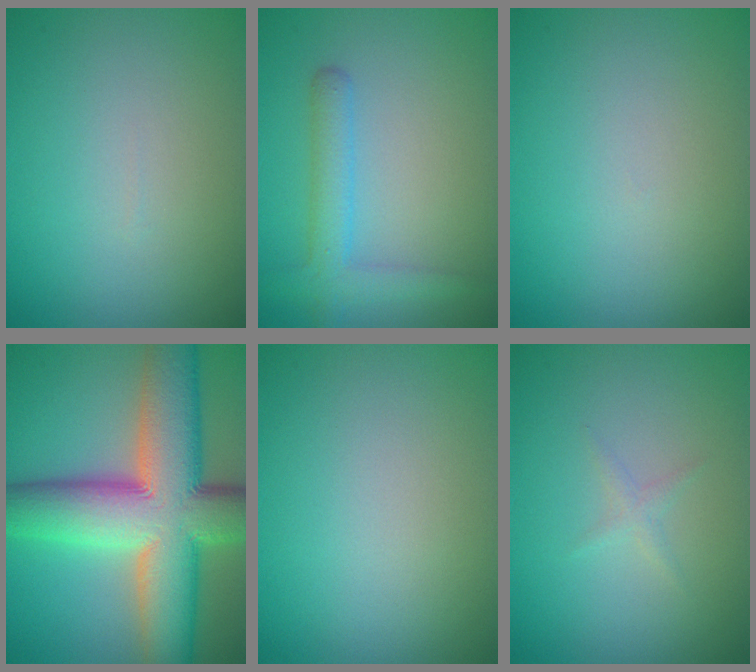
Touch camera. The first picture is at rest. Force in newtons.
{"total": 3.0, "press": 3.0, "slide": 0.2}
{"total": 0.0}
{"total": 14.4, "press": 14.4, "slide": 0.9}
{"total": 0.0}
{"total": 0.7, "press": 0.7, "slide": 0.0}